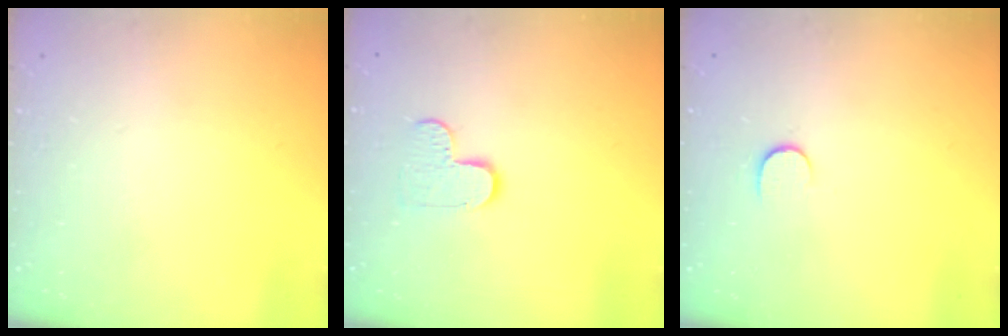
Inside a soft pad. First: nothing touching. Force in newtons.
{"total": 6.8, "press": 6.8, "slide": 0.2}
{"total": 5.3, "press": 5.2, "slide": 0.5}